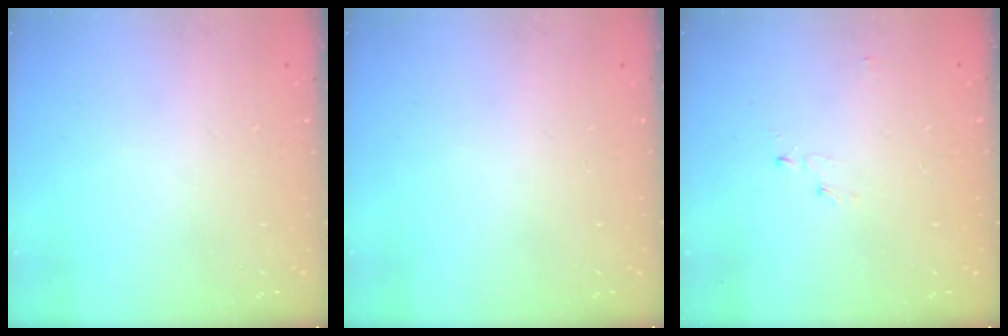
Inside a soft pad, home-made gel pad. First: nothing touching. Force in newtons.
{"total": 0.0}
{"total": 2.8, "press": 2.8, "slide": 0.3}